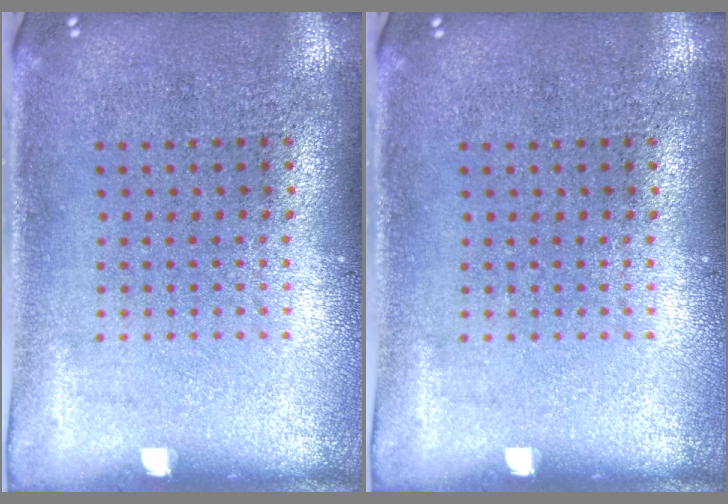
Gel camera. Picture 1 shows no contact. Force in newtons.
{"total": 0.0}